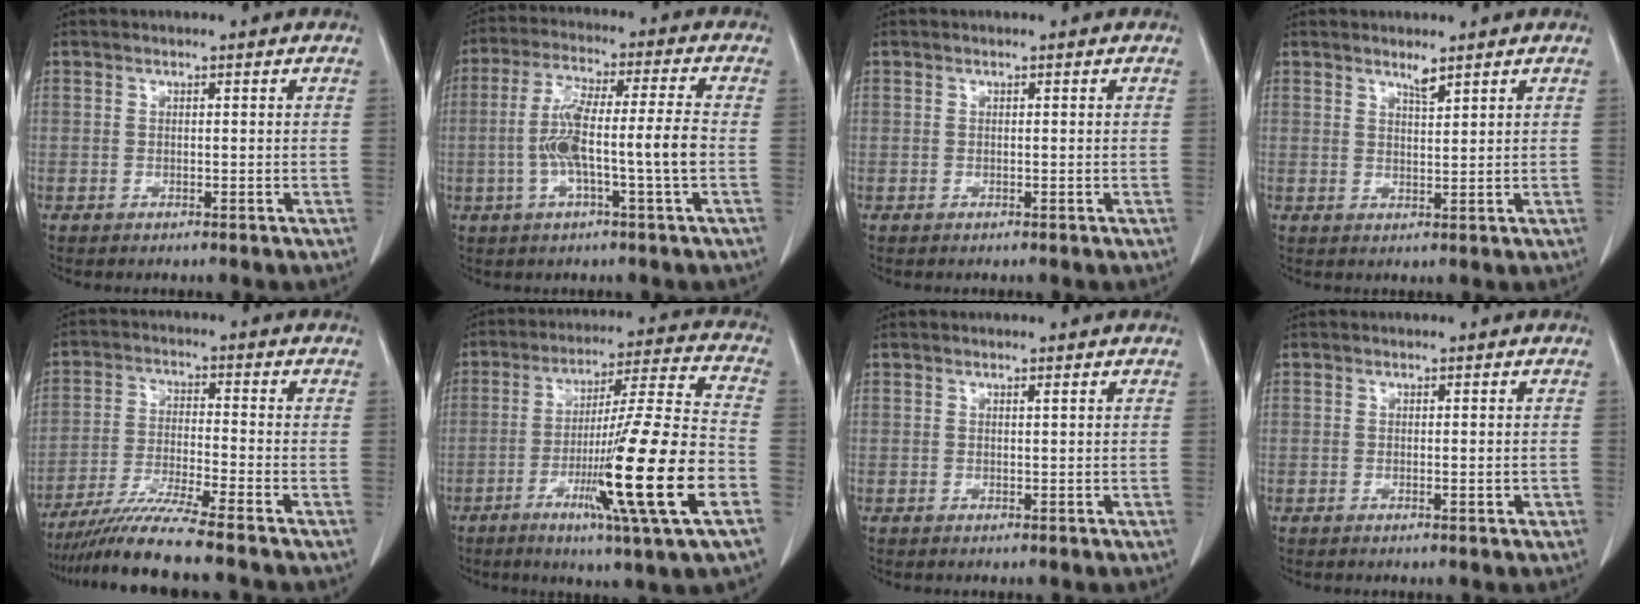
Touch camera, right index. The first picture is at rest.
{"total": 10.6, "force": [-1.9, 0.2, 10.4], "torque": [-0.202, 0.016, -0.039]}
{"total": 0.0}
{"total": 1.9, "force": [1.6, 0.1, 1.0], "torque": [-0.020, -0.005, 0.031]}
{"total": 9.6, "force": [-8.0, -1.7, 4.9], "torque": [-0.088, -0.029, -0.146]}
{"total": 20.7, "force": [-6.7, -1.0, 19.5], "torque": [-0.319, -0.021, -0.116]}
{"total": 0.0}
{"total": 1.3, "force": [-0.3, 0.3, 1.2], "torque": [-0.017, -0.002, -0.002]}